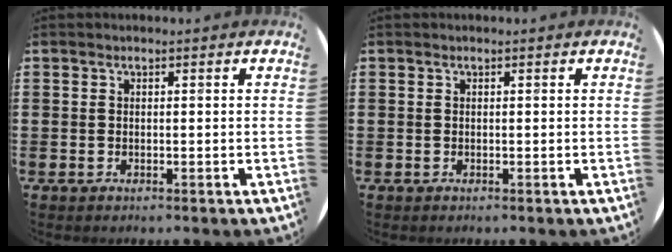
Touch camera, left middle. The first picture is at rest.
{"total": 0.0}